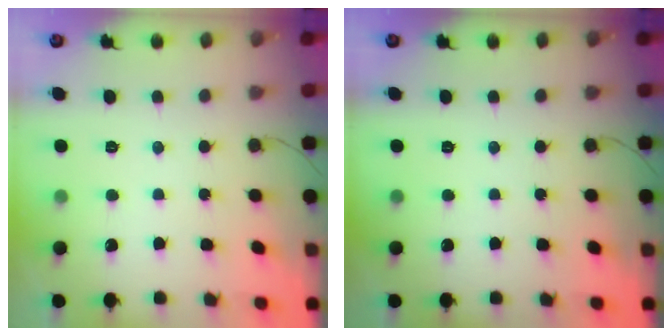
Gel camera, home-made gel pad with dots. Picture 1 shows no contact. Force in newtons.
{"total": 0.0}